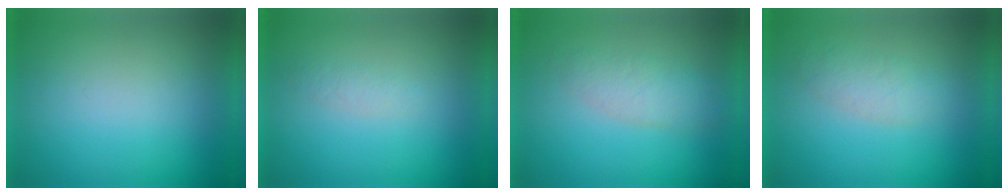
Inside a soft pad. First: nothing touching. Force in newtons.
{"total": 1.3}
{"total": 2.9}
{"total": 2.7}